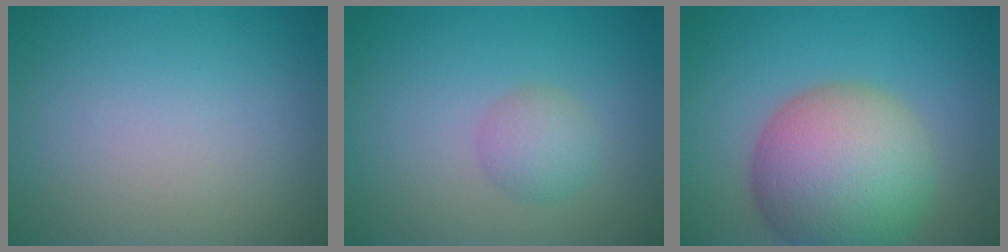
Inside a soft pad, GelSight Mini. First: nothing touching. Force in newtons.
{"total": 2.2, "press": 2.2, "slide": 0.1}
{"total": 10.7, "press": 10.7, "slide": 0.8}